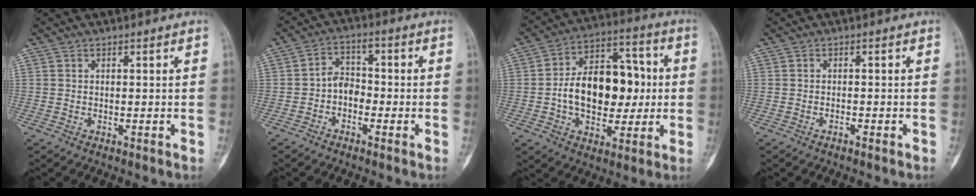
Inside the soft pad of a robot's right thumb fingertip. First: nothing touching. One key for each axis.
{"total": 4.6, "fx": -1.6, "fy": 3.4, "fz": 2.7, "tx": -0.027, "ty": 0.026, "tz": -0.041}
{"total": 18.1, "fx": -0.5, "fy": 11.5, "fz": 13.9, "tx": -0.184, "ty": 0.035, "tz": -0.008}
{"total": 0.8, "fx": -0.6, "fy": 0.2, "fz": 0.4, "tx": -0.013, "ty": 0.004, "tz": -0.010}